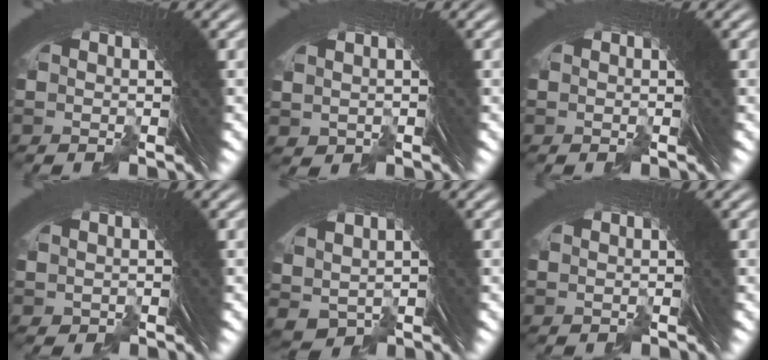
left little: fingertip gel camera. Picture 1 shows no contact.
{"total": 0.8, "force": [0.4, 0.2, 0.6], "torque": [-0.001, -0.006, 0.014]}
{"total": 0.0}
{"total": 0.9, "force": [0.3, 0.5, 0.7], "torque": [-0.007, -0.006, 0.011]}
{"total": 2.1, "force": [1.0, 0.5, 1.8], "torque": [-0.032, -0.013, 0.029]}
{"total": 0.7, "force": [0.4, -0.5, -0.1], "torque": [0.008, 0.004, 0.008]}